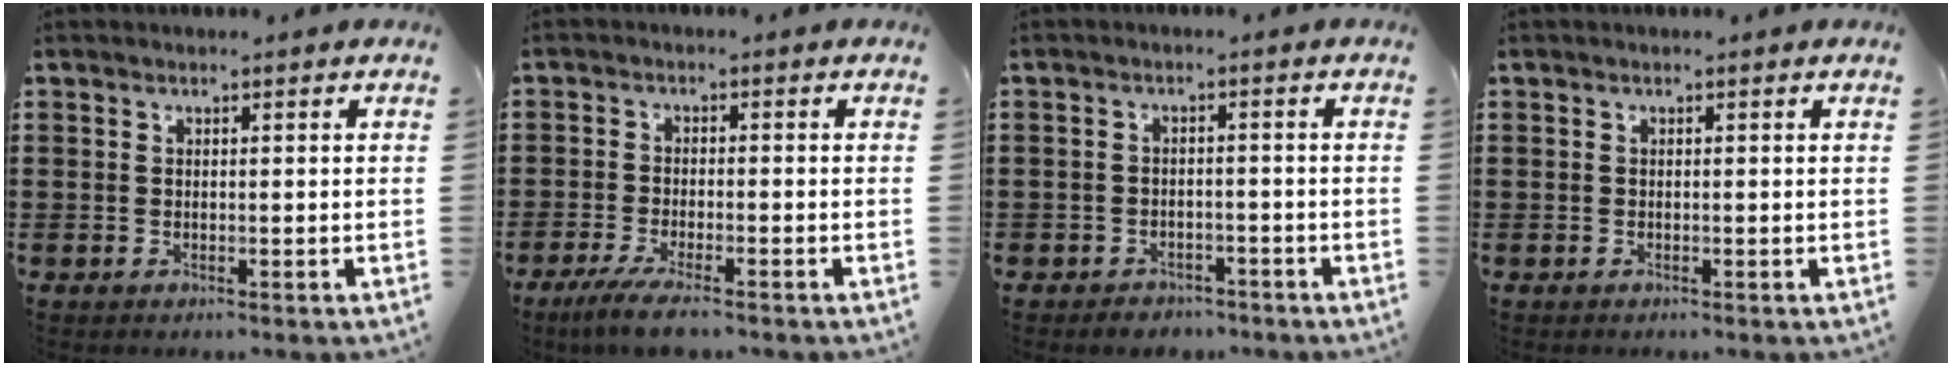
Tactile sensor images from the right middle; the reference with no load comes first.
{"total": 4.2, "force": [-3.4, 0.2, 2.5], "torque": [-0.055, -0.012, -0.065]}
{"total": 2.0, "force": [-1.9, 0.7, -0.2], "torque": [-0.003, 0.004, -0.044]}
{"total": 0.0}